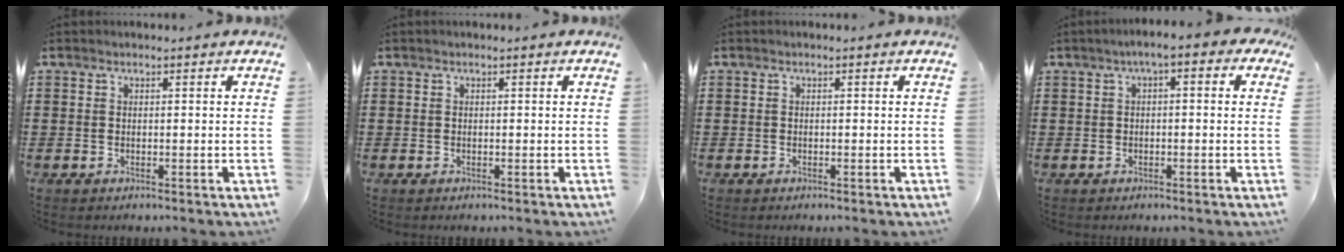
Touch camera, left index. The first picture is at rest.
{"total": 0.0}
{"total": 0.0}
{"total": 2.5, "force": [-0.4, 0.7, 2.4], "torque": [-0.044, 0.007, -0.012]}